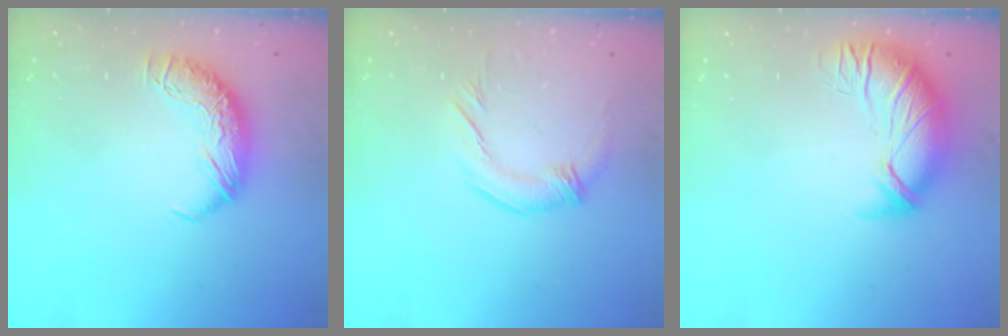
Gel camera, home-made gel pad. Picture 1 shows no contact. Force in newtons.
{"total": 1.1, "press": 0.9, "slide": 0.7}
{"total": 2.7, "press": 1.1, "slide": 2.4}